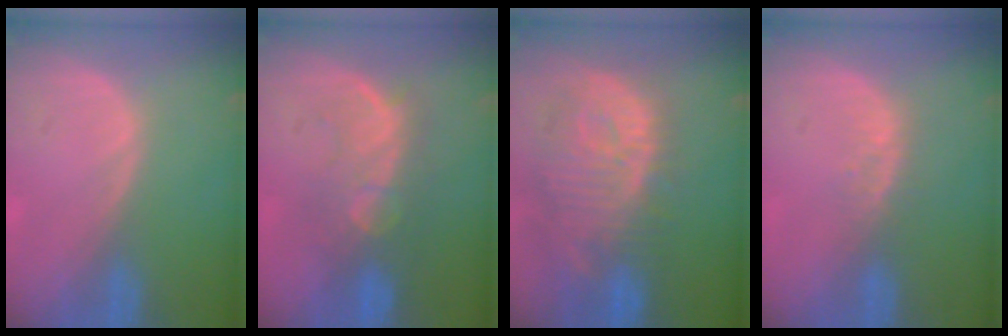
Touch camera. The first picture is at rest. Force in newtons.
{"total": 8.8, "press": 8.2, "slide": 3.2}
{"total": 12.9, "press": 11.3, "slide": 6.2}
{"total": 2.9, "press": 2.3, "slide": 1.8}